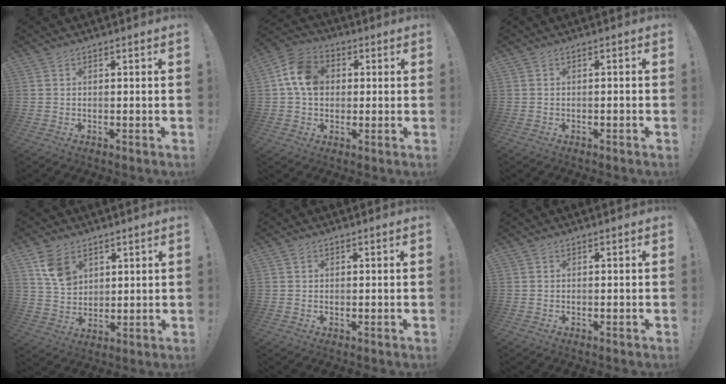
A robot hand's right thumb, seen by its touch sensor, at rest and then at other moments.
{"total": 12.3, "force": [1.8, 9.7, 7.3], "torque": [-0.123, 0.017, 0.041]}
{"total": 1.0, "force": [-0.8, -0.2, 0.6], "torque": [-0.009, -0.001, -0.015]}
{"total": 9.9, "force": [5.3, 7.1, 4.5], "torque": [-0.067, -0.021, 0.105]}
{"total": 0.8, "force": [0.4, 0.7, -0.1], "torque": [0.002, 0.002, 0.008]}
{"total": 0.0}